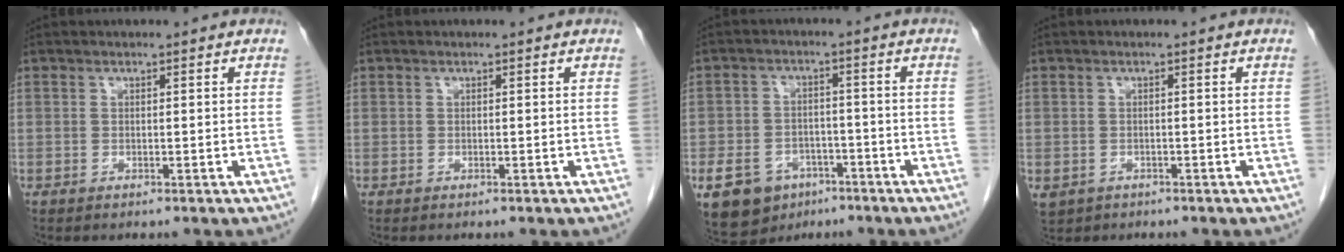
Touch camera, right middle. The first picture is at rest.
{"total": 0.0}
{"total": 14.9, "force": [-7.9, 10.9, 6.4], "torque": [-0.159, 0.004, -0.114]}
{"total": 3.8, "force": [-2.1, 3.0, 0.9], "torque": [-0.022, -0.001, -0.029]}